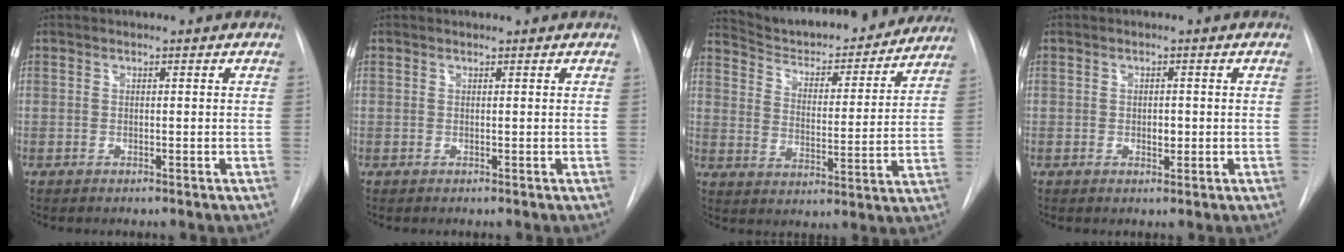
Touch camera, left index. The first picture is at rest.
{"total": 1.0, "force": [1.0, 0.0, 0.1], "torque": [-0.006, 0.009, 0.013]}
{"total": 22.4, "force": [20.8, 4.7, 6.9], "torque": [-0.100, -0.020, 0.283]}
{"total": 1.5, "force": [-0.1, 0.9, 1.1], "torque": [-0.014, 0.000, 0.001]}